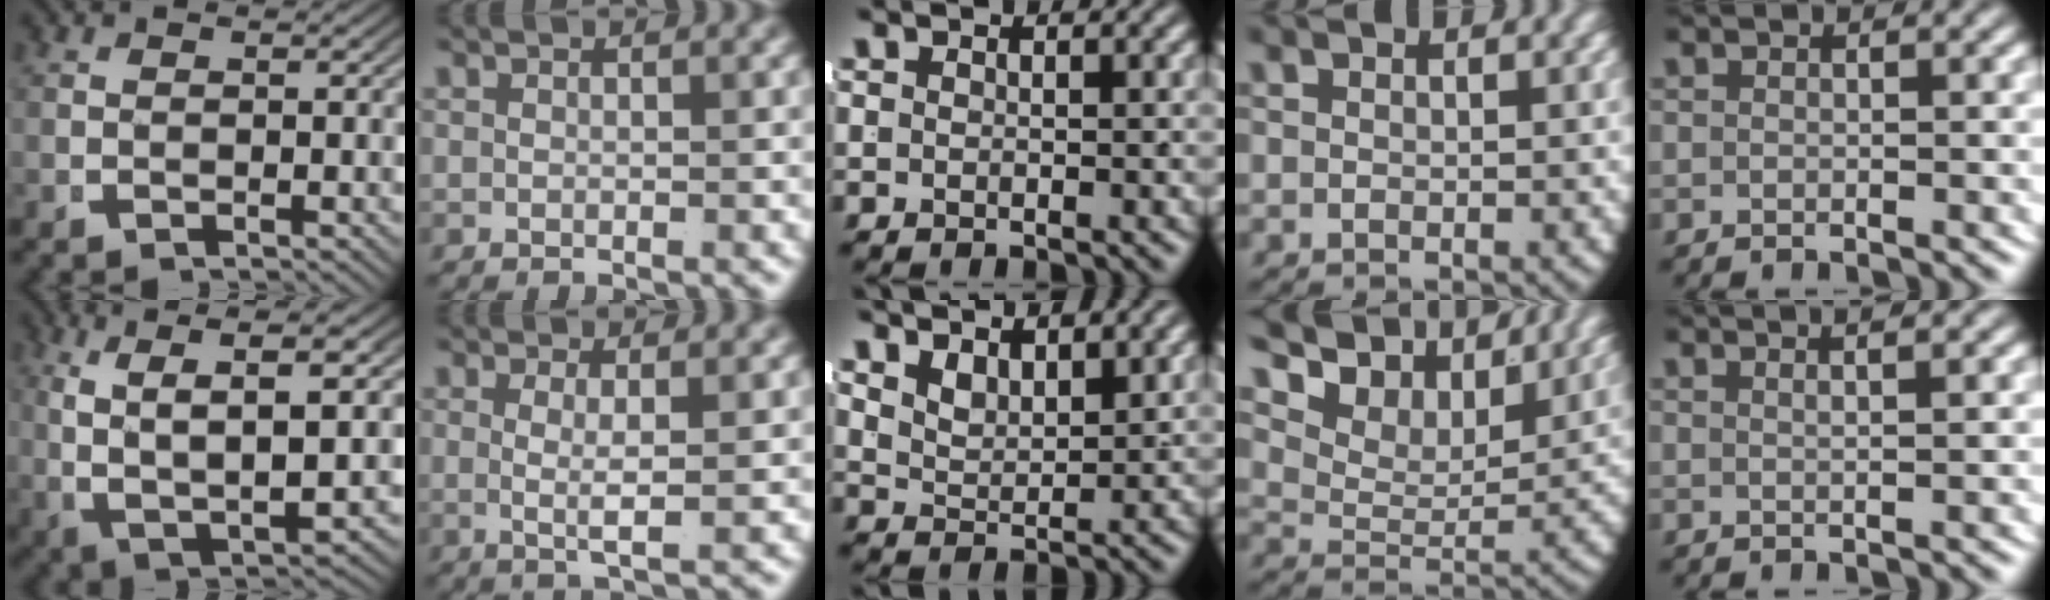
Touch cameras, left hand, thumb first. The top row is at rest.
{"thumb": {"total": 11.9, "force": [0.8, 6.9, 9.7], "torque": [-0.199, -0.030, 0.033]}, "index": {"total": 2.8, "force": [0.3, 0.0, 2.8], "torque": [-0.049, -0.013, 0.012]}, "middle": {"total": 3.1, "force": [2.2, 1.6, 1.5], "torque": [-0.031, -0.013, 0.041]}, "ring": {"total": 9.8, "force": [6.5, 4.9, 5.4], "torque": [-0.114, 0.012, 0.101]}, "little": {"total": 2.1, "force": [1.2, -0.2, 1.7], "torque": [-0.020, 0.002, 0.022]}}